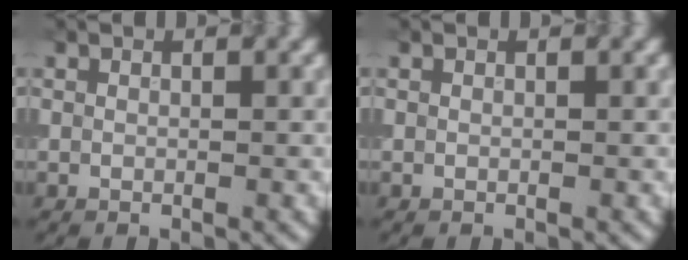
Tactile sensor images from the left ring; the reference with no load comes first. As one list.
[{"total": 0.0}]